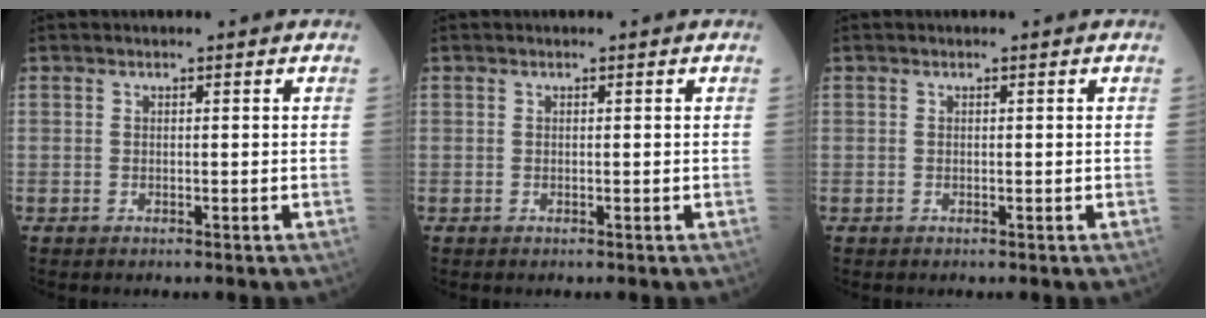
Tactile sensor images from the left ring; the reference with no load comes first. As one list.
[{"total": 0.0}, {"total": 0.0}]